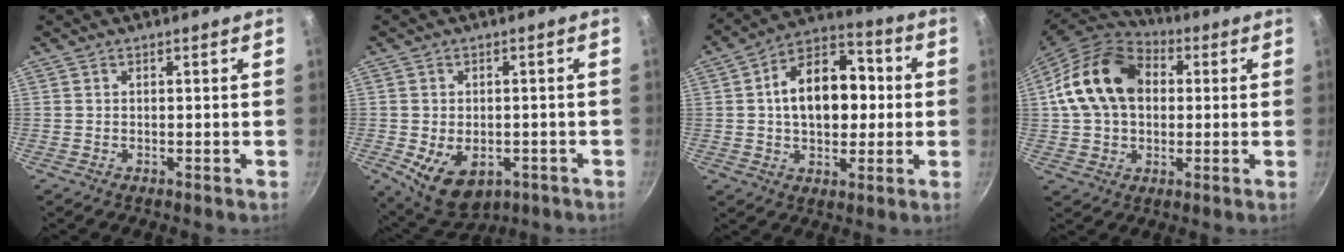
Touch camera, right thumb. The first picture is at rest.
{"total": 9.8, "force": [-3.1, 6.4, 6.7], "torque": [-0.085, -0.003, -0.031]}
{"total": 16.9, "force": [1.2, 11.4, 12.5], "torque": [-0.151, 0.033, 0.007]}
{"total": 17.4, "force": [2.7, 12.8, 11.5], "torque": [-0.187, 0.023, 0.033]}